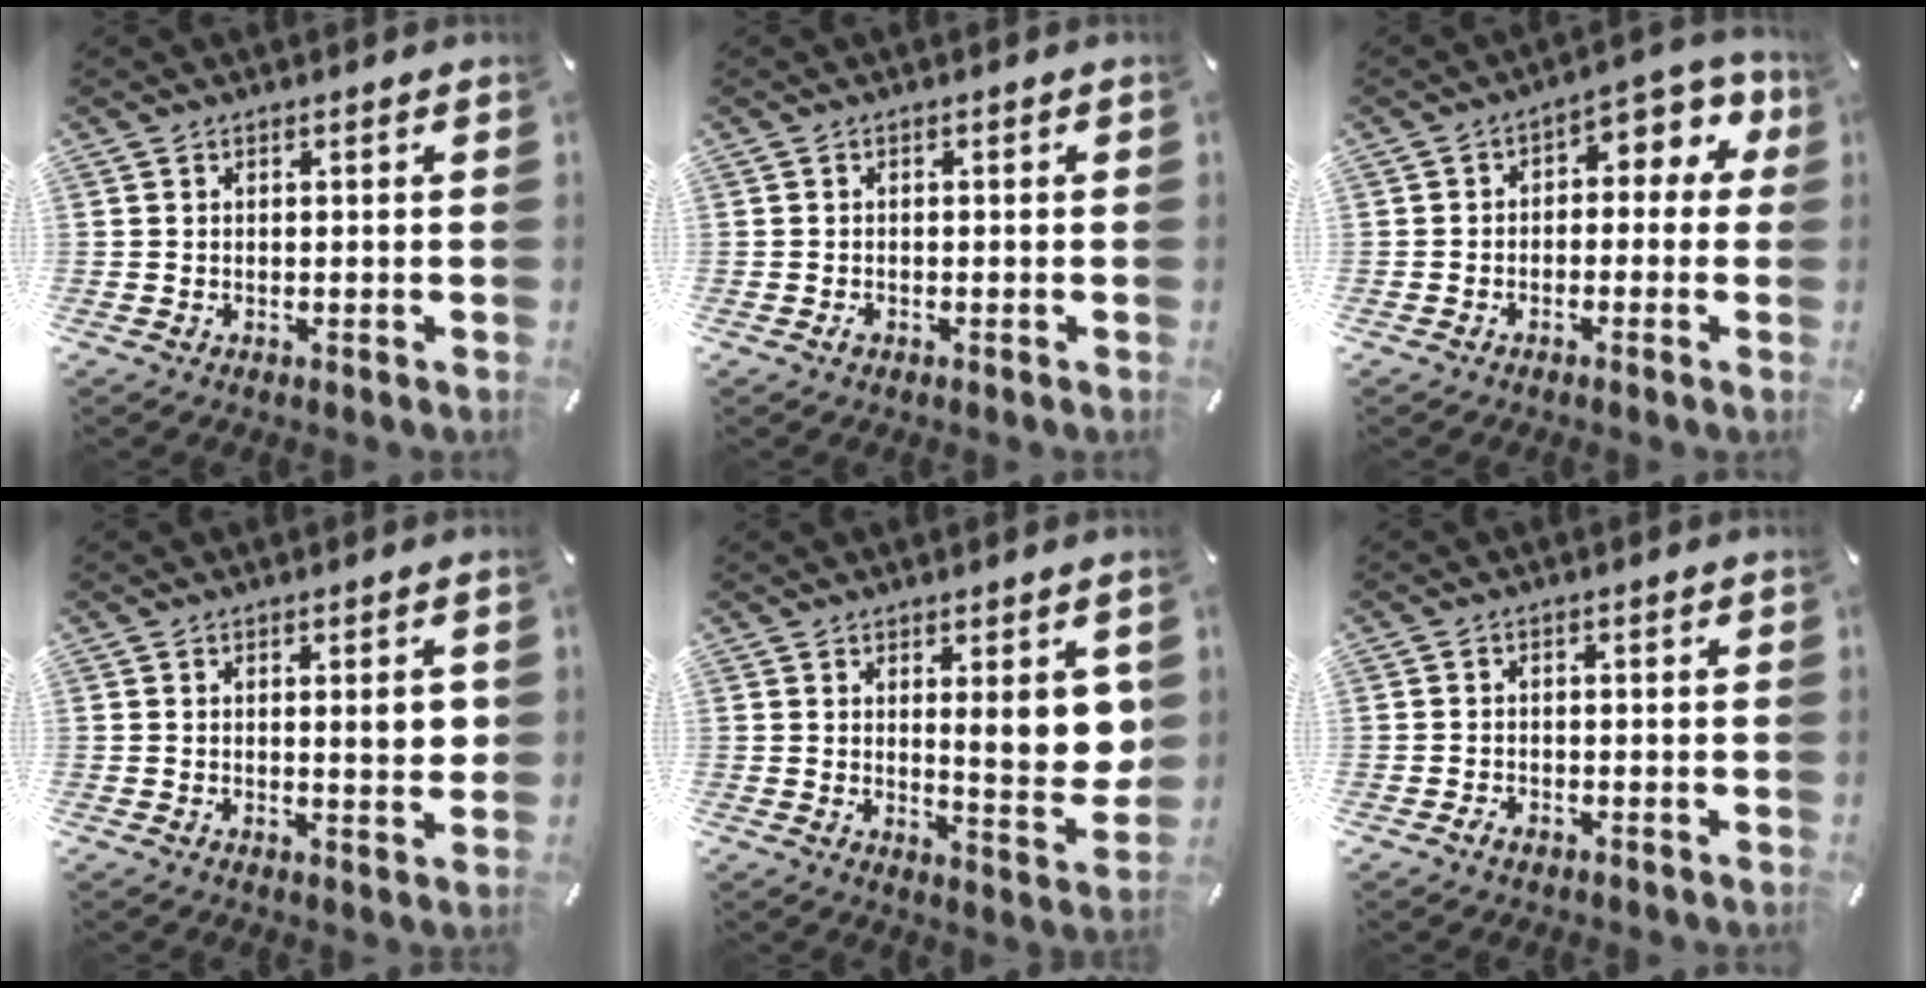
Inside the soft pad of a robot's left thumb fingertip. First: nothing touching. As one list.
[{"total": 0.7, "force": [-0.5, 0.5, 0.4], "torque": [-0.008, 0.000, -0.009]}, {"total": 5.5, "force": [-0.2, 3.9, 3.9], "torque": [-0.058, 0.002, -0.010]}, {"total": 5.1, "force": [1.0, 1.4, 4.8], "torque": [-0.066, -0.008, 0.011]}, {"total": 10.1, "force": [3.1, 2.7, 9.3], "torque": [-0.124, -0.025, 0.047]}, {"total": 1.5, "force": [-1.1, 0.9, 0.6], "torque": [-0.012, 0.004, -0.022]}]